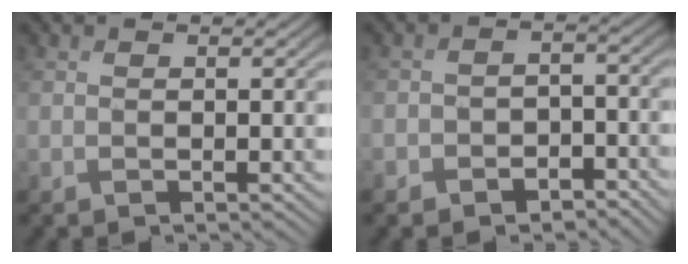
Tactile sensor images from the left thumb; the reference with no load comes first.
{"total": 3.8, "force": [-2.6, 2.3, 1.7], "torque": [-0.025, -0.002, -0.048]}